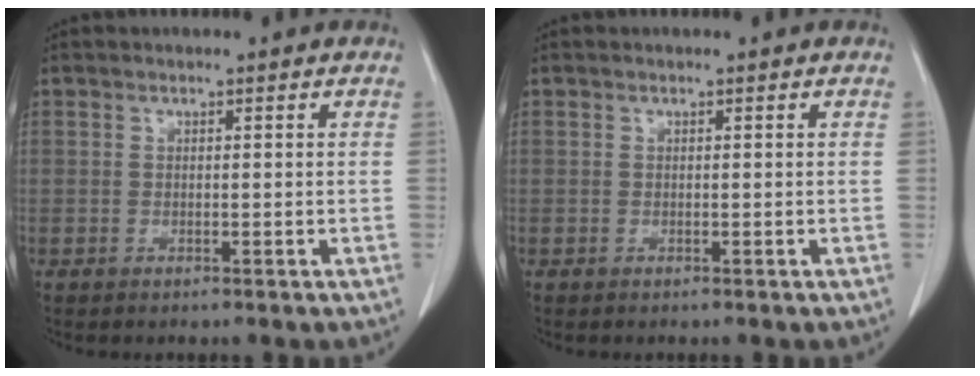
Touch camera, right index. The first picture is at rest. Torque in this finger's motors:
{"motor_torque": [0.00, 0.00, 0.00, 0.00]}